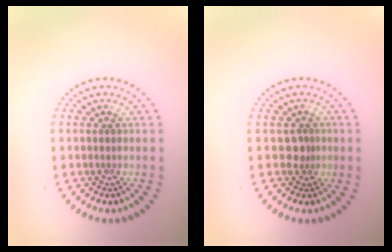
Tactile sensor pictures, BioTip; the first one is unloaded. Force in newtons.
{"total": 1.5, "press": 1.2, "slide": 0.9}